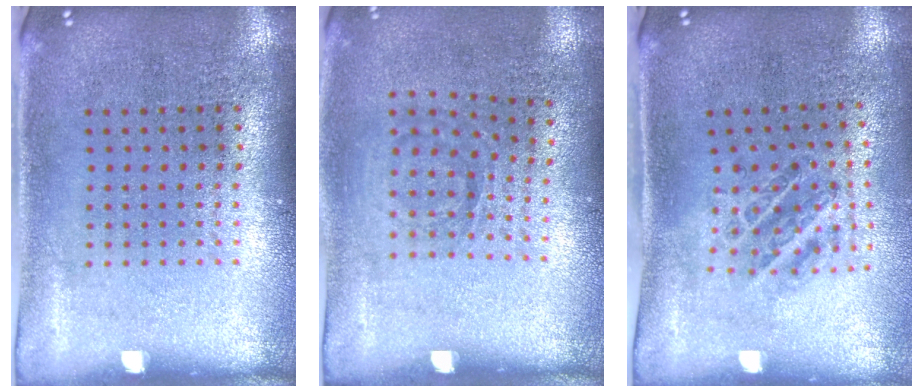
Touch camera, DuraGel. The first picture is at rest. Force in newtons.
{"total": 1.0, "press": 0.8, "slide": 0.6}
{"total": 1.0, "press": 1.0, "slide": 0.2}